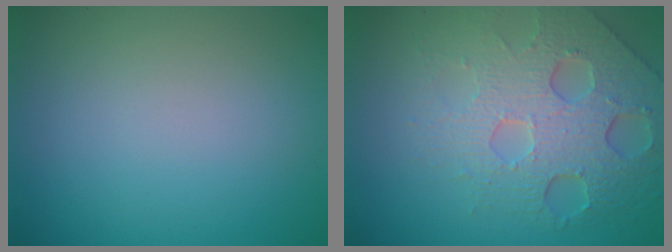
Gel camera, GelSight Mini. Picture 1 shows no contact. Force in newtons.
{"total": 7.3, "press": 5.0, "slide": 5.3}